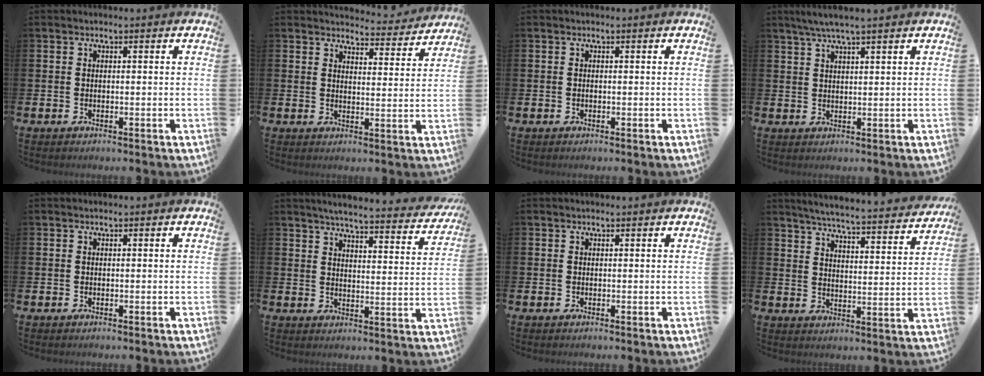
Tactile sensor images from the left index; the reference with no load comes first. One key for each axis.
{"total": 4.2, "fx": 4.1, "fy": 0.7, "fz": 0.1, "tx": -0.005, "ty": -0.031, "tz": 0.069}
{"total": 0.0}
{"total": 3.6, "fx": 3.0, "fy": 0.0, "fz": 1.9, "tx": -0.048, "ty": 0.000, "tz": 0.054}
{"total": 0.0}
{"total": 4.9, "fx": 4.7, "fy": 0.2, "fz": 1.6, "tx": -0.036, "ty": -0.040, "tz": 0.074}
{"total": 0.0}
{"total": 5.6, "fx": 5.3, "fy": 0.1, "fz": 1.7, "tx": -0.048, "ty": -0.045, "tz": 0.087}